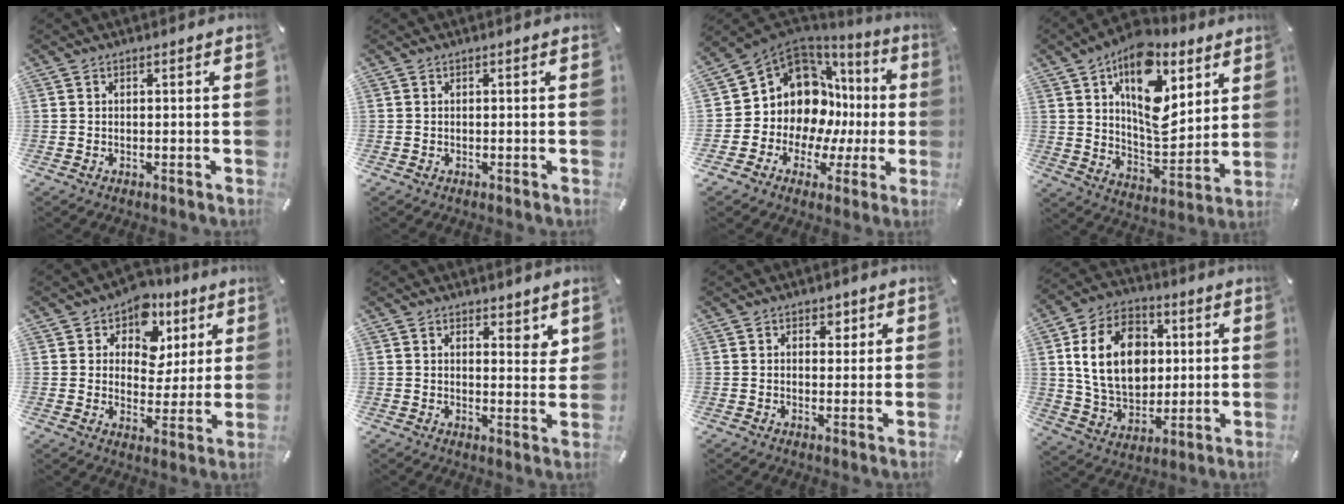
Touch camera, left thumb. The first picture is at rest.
{"total": 0.0}
{"total": 13.9, "force": [3.4, 11.6, 6.7], "torque": [-0.135, -0.058, 0.072]}
{"total": 18.7, "force": [9.1, 10.3, 12.7], "torque": [-0.199, -0.047, 0.159]}
{"total": 9.7, "force": [5.0, 7.5, 3.6], "torque": [-0.053, -0.035, 0.086]}
{"total": 4.4, "force": [3.3, 2.4, 1.6], "torque": [-0.016, -0.021, 0.056]}
{"total": 2.8, "force": [1.2, 2.2, 1.3], "torque": [-0.006, -0.003, 0.013]}
{"total": 17.6, "force": [2.6, 13.2, 11.3], "torque": [-0.225, 0.013, 0.048]}